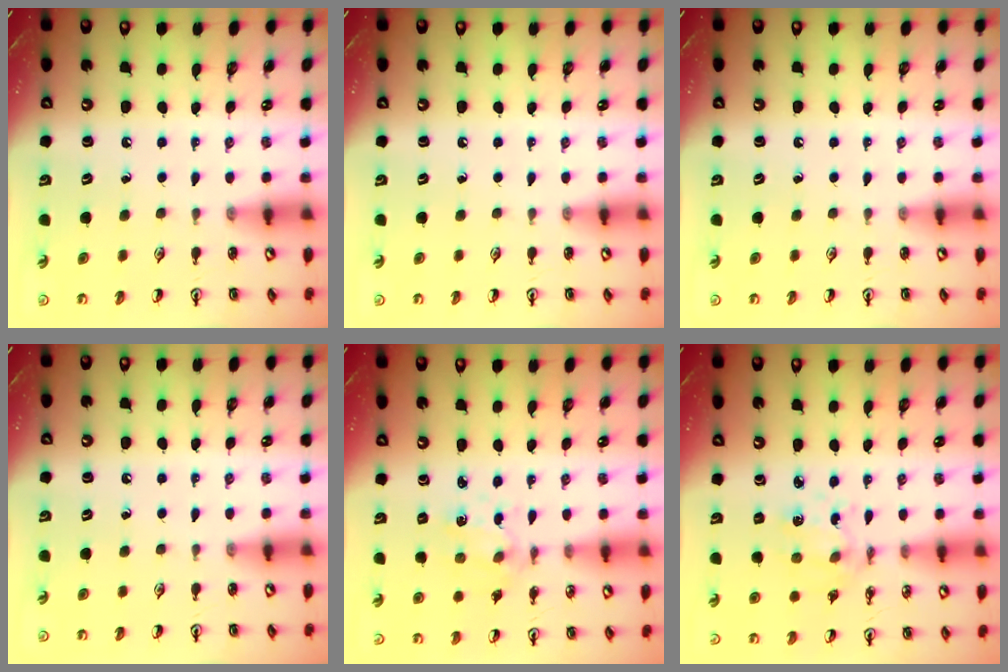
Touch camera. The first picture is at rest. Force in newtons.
{"total": 0.0}
{"total": 0.0}
{"total": 0.0}
{"total": 1.4, "press": 1.4, "slide": 0.3}
{"total": 2.4, "press": 2.4, "slide": 0.5}